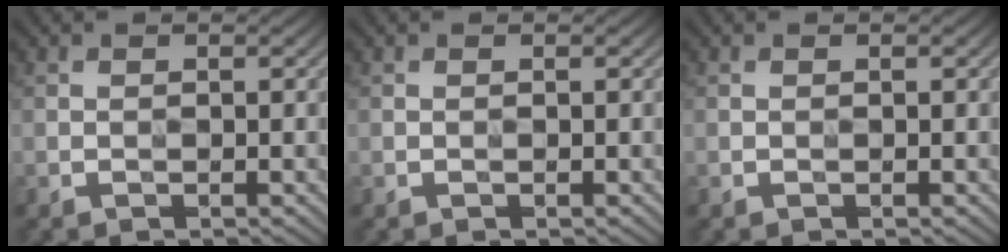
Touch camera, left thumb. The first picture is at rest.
{"total": 0.0}
{"total": 0.0}